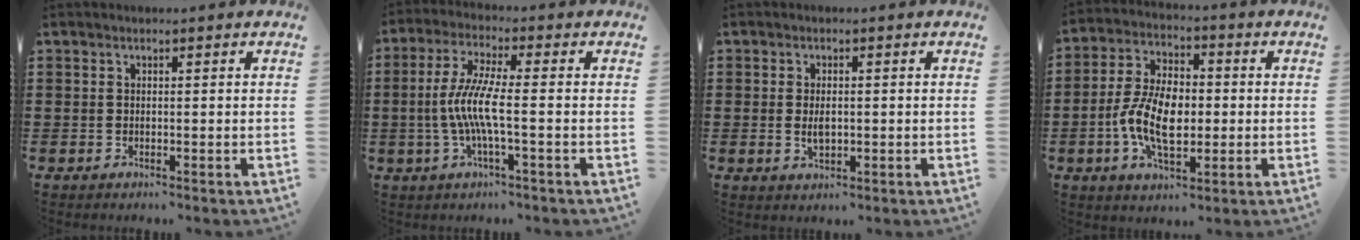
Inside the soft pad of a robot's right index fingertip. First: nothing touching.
{"total": 7.1, "force": [-1.4, 0.7, 7.0], "torque": [-0.159, -0.018, -0.036]}
{"total": 2.8, "force": [0.0, 1.3, 2.5], "torque": [-0.048, 0.001, 0.001]}
{"total": 9.5, "force": [-1.5, 5.4, 7.7], "torque": [-0.171, 0.007, -0.031]}